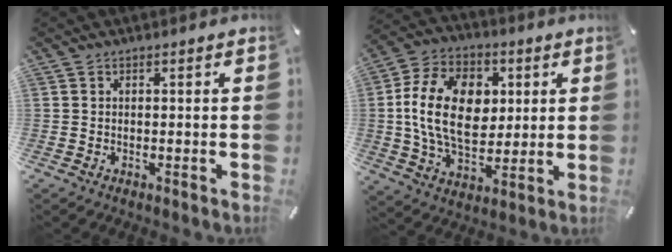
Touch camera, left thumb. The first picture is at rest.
{"total": 18.2, "force": [2.1, 12.9, 12.6], "torque": [-0.249, 0.013, 0.034]}